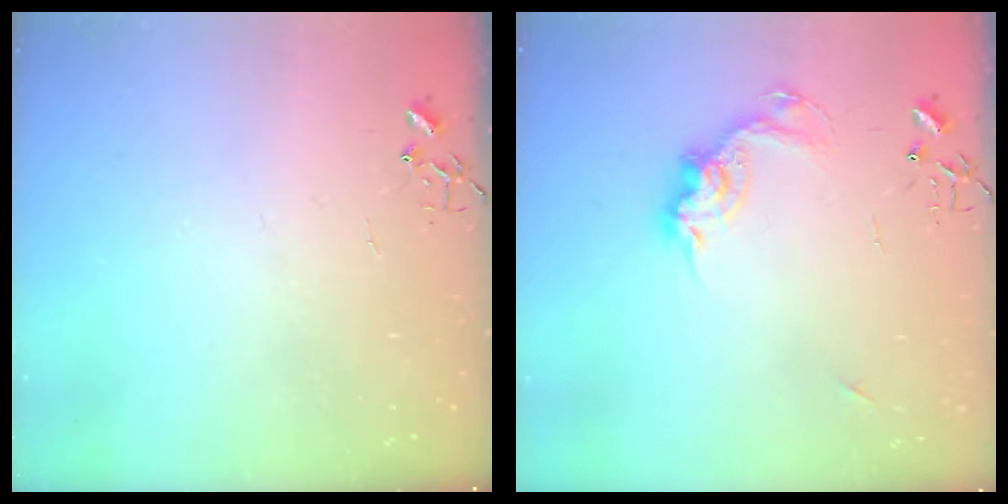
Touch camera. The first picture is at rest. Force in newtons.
{"total": 13.5, "press": 13.5, "slide": 0.7}